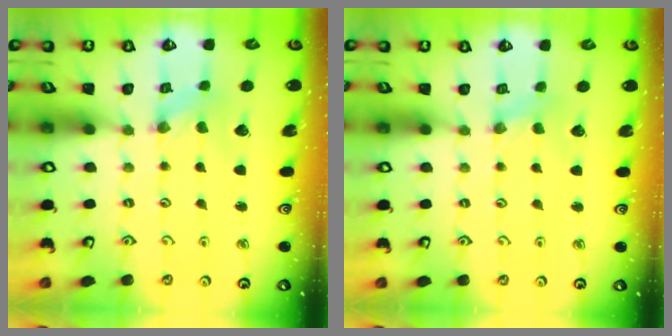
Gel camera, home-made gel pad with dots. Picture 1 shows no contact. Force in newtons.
{"total": 1.4, "press": 1.4, "slide": 0.3}